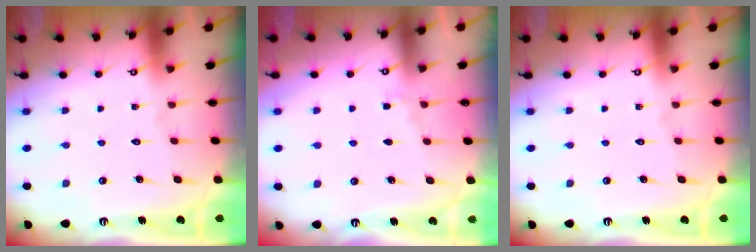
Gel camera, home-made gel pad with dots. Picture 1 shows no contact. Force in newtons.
{"total": 3.2, "press": 3.2, "slide": 0.5}
{"total": 0.0}